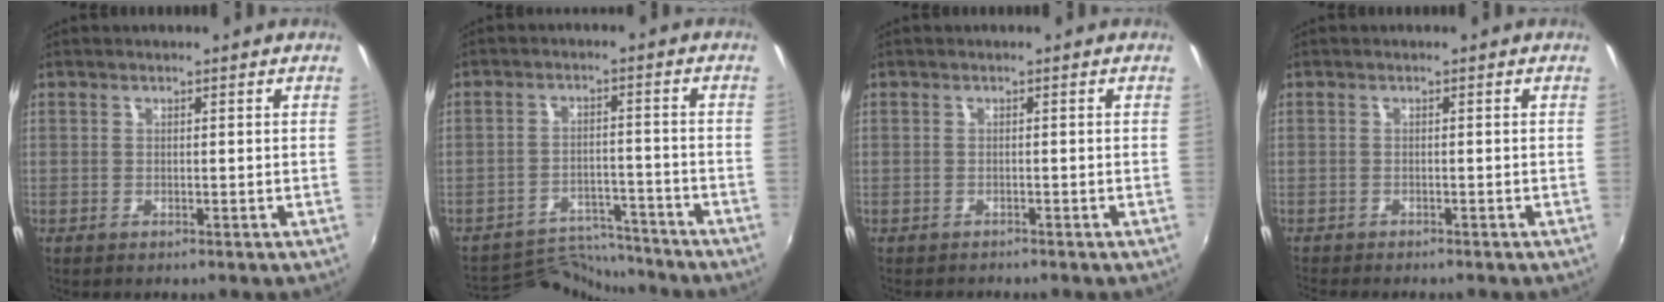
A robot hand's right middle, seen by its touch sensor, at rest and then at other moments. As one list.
[{"total": 10.0, "force": [-10.0, 1.1, 0.5], "torque": [-0.031, 0.010, -0.159]}, {"total": 1.2, "force": [-1.2, 0.0, -0.1], "torque": [-0.006, -0.005, -0.019]}, {"total": 3.0, "force": [-2.9, 0.2, 0.9], "torque": [-0.028, -0.020, -0.051]}]